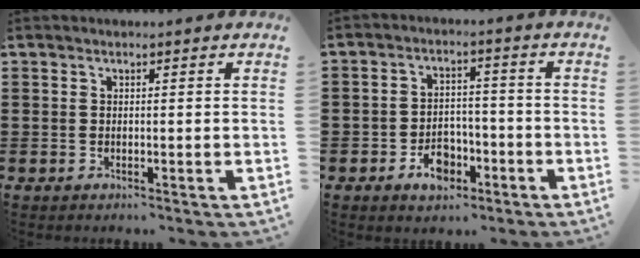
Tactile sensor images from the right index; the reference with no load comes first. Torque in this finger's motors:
{"motor_torque": [2.14, 0.00, 0.83, 0.02]}